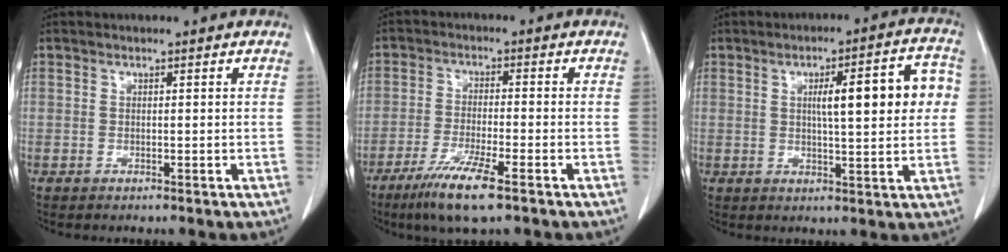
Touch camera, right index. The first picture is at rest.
{"total": 8.2, "force": [-5.1, 0.5, 6.3], "torque": [-0.123, -0.020, -0.091]}
{"total": 10.8, "force": [1.7, 2.0, 10.5], "torque": [-0.137, 0.027, 0.023]}